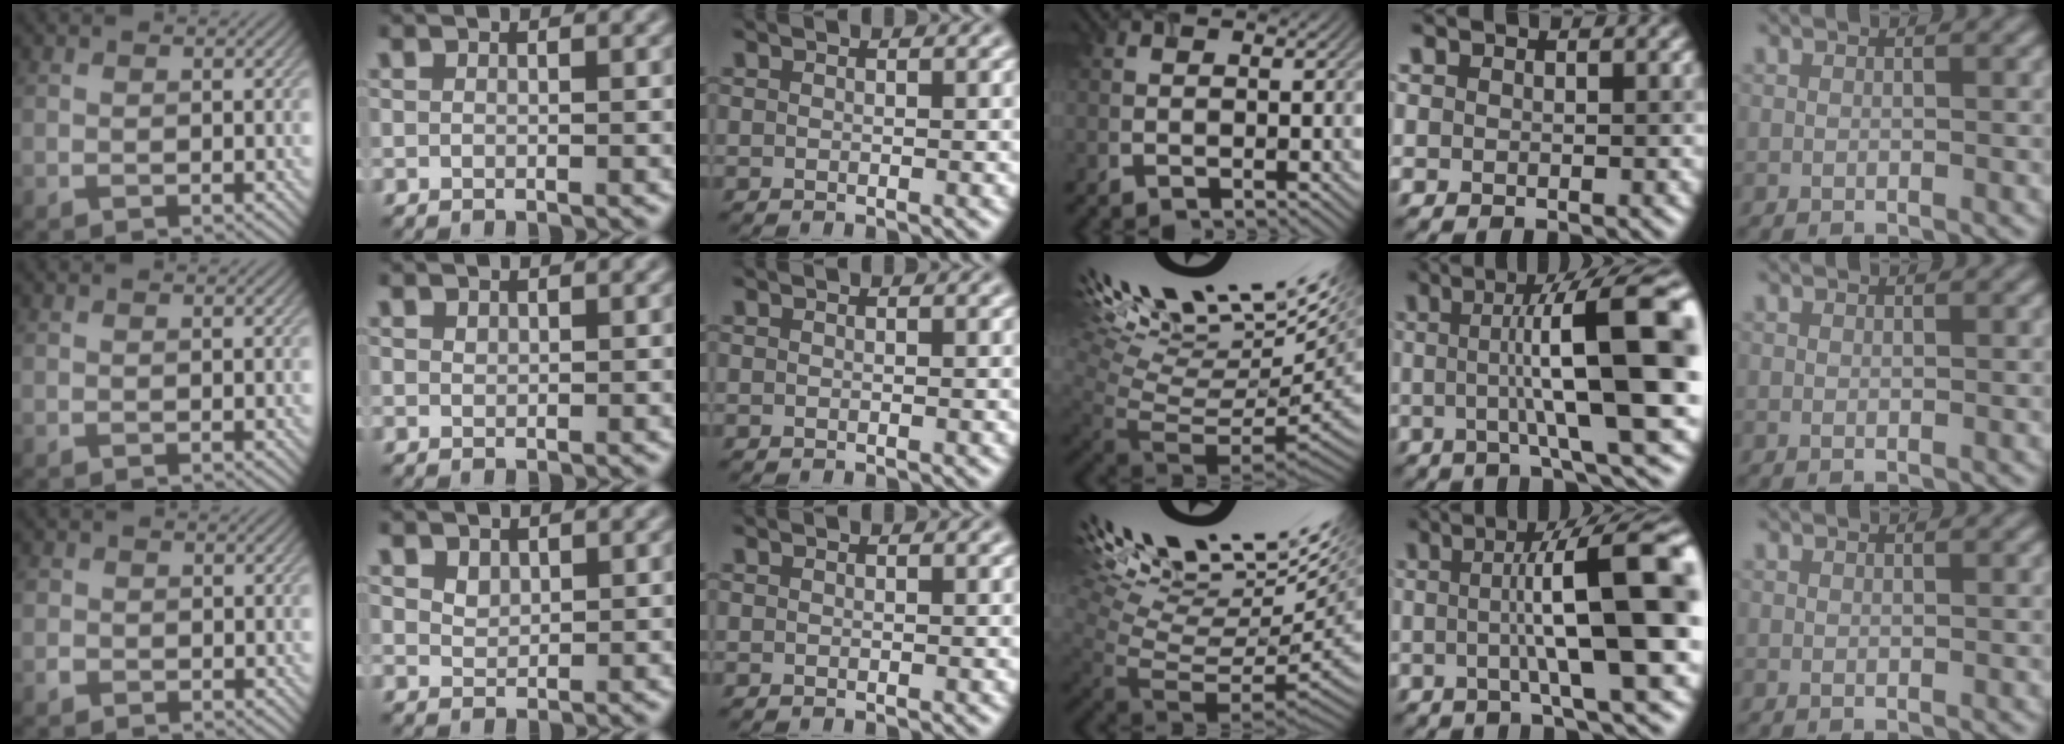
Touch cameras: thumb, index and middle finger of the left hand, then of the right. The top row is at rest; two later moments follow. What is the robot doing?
{"motion": "screw", "object": "timer"}